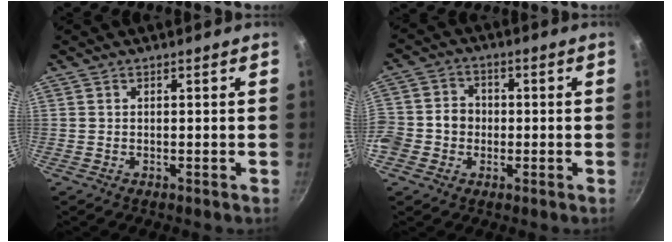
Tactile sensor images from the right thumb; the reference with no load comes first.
{"total": 10.1, "force": [-1.6, 8.8, 4.7], "torque": [-0.086, 0.031, -0.029]}